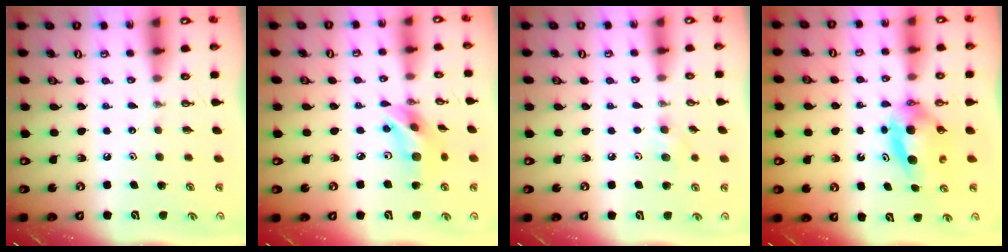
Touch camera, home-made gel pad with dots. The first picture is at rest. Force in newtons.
{"total": 13.4, "press": 13.0, "slide": 3.3}
{"total": 7.4, "press": 6.9, "slide": 2.7}
{"total": 7.0, "press": 6.3, "slide": 3.0}